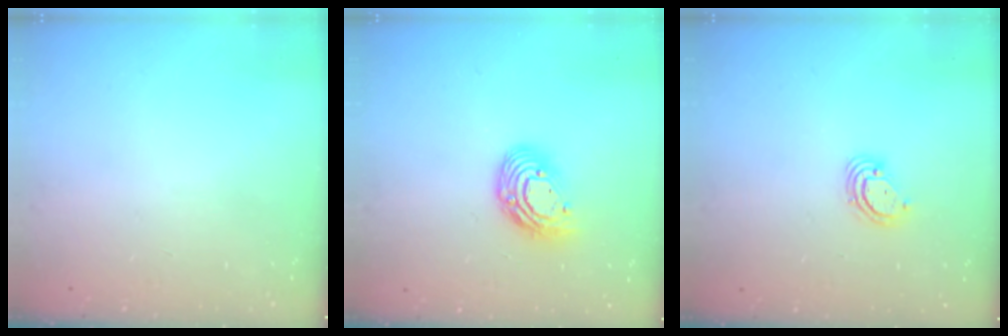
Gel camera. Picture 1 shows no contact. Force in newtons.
{"total": 11.6, "press": 11.5, "slide": 1.2}
{"total": 3.6, "press": 3.6, "slide": 0.3}